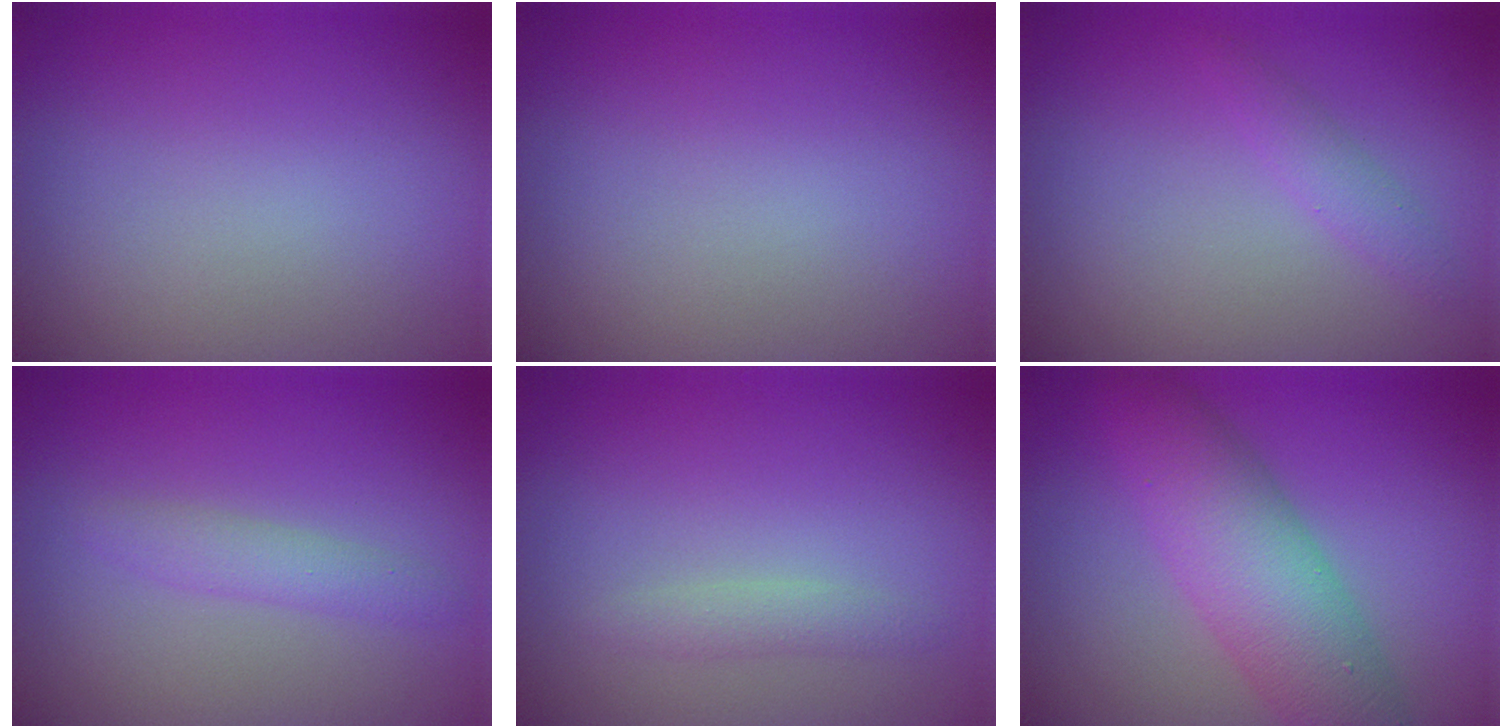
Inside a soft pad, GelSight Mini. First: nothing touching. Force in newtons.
{"total": 0.0}
{"total": 1.5, "press": 1.5, "slide": 0.1}
{"total": 1.9, "press": 1.9, "slide": 0.1}
{"total": 1.3, "press": 1.3, "slide": 0.0}
{"total": 7.3, "press": 7.3, "slide": 0.2}